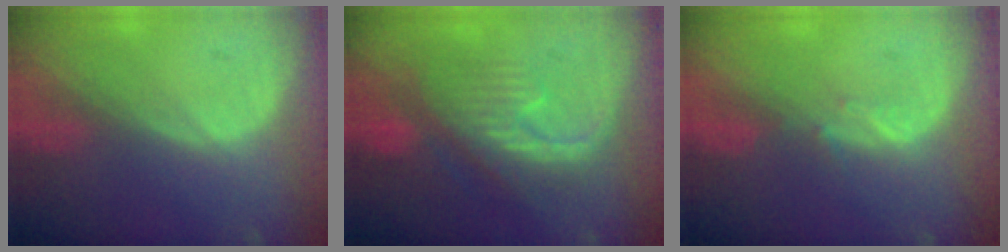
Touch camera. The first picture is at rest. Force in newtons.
{"total": 8.7, "press": 8.5, "slide": 1.8}
{"total": 1.7, "press": 1.5, "slide": 0.8}